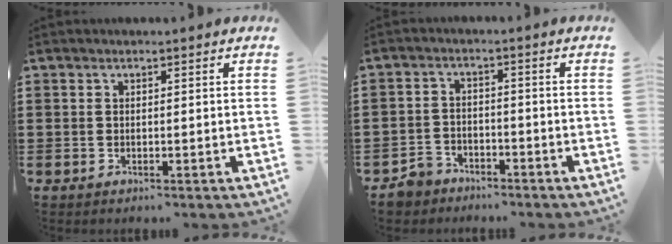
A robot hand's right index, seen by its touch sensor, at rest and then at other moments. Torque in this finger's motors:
{"motor_torque": [0.14, -0.11, 0.00, -0.01]}